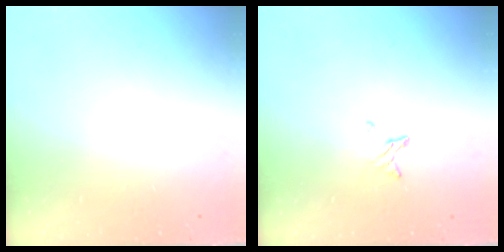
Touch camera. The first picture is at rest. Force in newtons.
{"total": 3.9, "press": 3.9, "slide": 0.2}